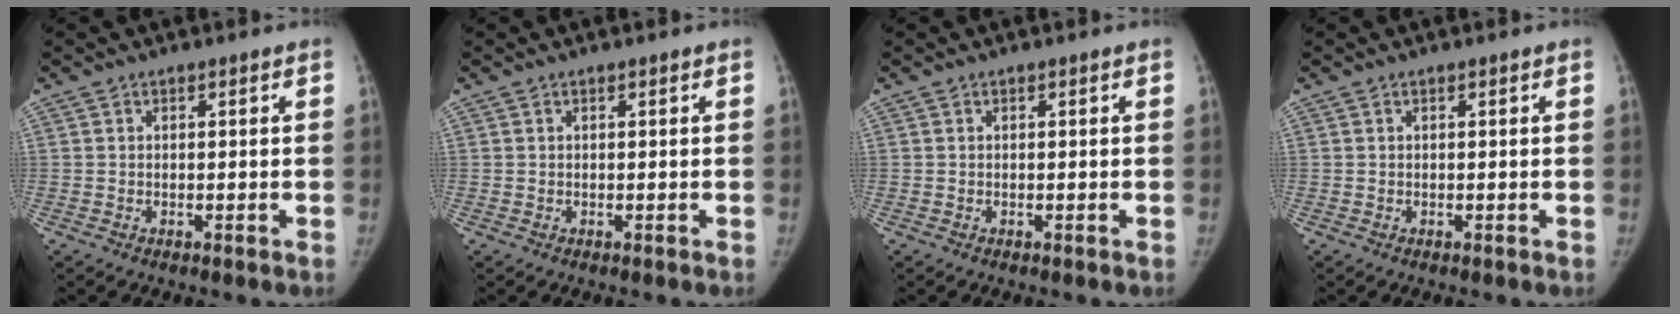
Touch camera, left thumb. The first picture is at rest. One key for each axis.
{"total": 0.0}
{"total": 0.0}
{"total": 0.0}